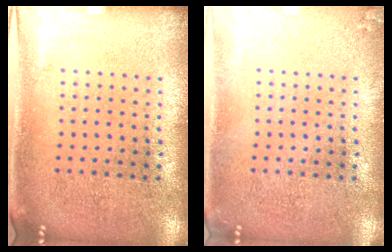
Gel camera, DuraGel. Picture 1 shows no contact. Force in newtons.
{"total": 0.9, "press": 0.9, "slide": 0.1}